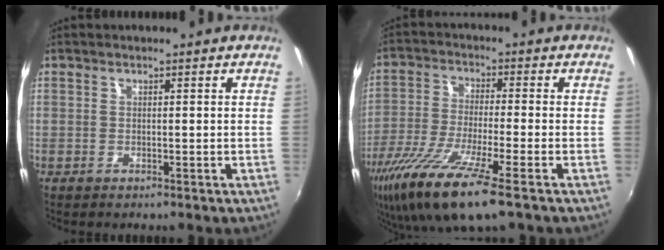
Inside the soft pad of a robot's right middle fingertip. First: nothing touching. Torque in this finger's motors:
{"motor_torque": [1.39, -0.75, 0.99, 0.21]}